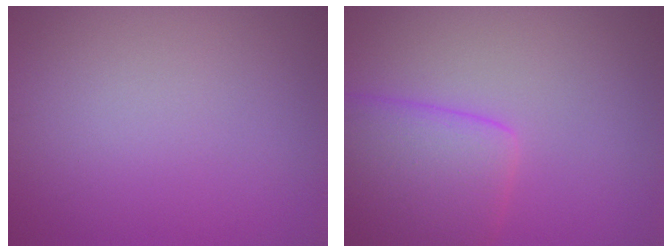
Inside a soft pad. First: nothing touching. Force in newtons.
{"total": 5.9, "press": 5.9, "slide": 0.5}